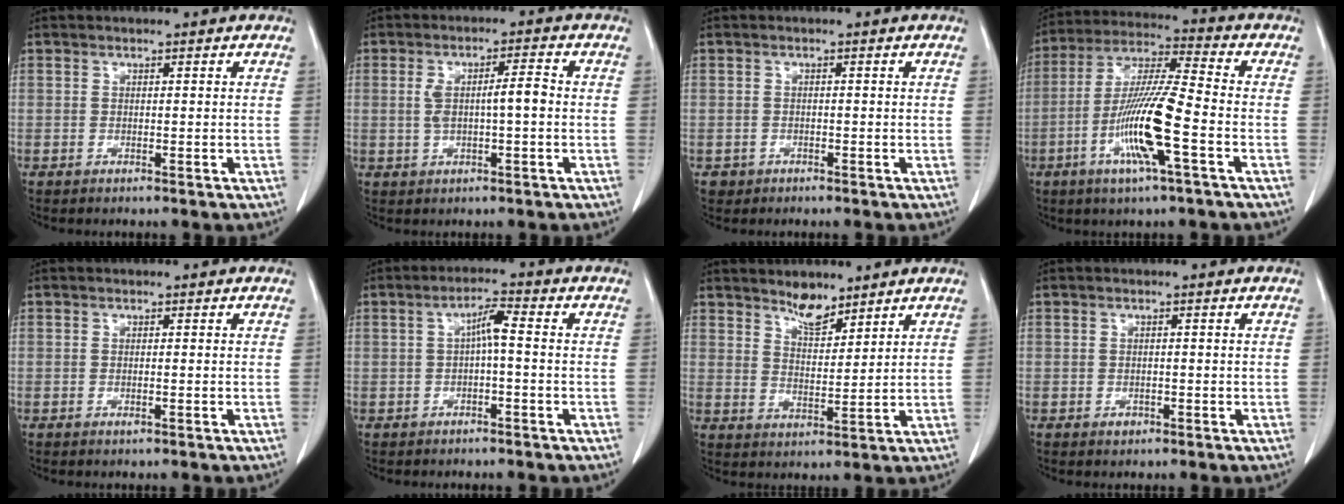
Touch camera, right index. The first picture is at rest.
{"total": 5.3, "force": [0.1, 1.0, 5.2], "torque": [-0.100, 0.016, 0.008]}
{"total": 1.4, "force": [-0.7, 1.1, -0.1], "torque": [-0.007, 0.005, -0.010]}
{"total": 13.4, "force": [-4.2, 0.4, 12.7], "torque": [-0.254, -0.005, -0.082]}
{"total": 0.5, "force": [-0.1, 0.1, 0.5], "torque": [-0.010, 0.000, 0.001]}
{"total": 3.5, "force": [-0.1, 0.4, 3.5], "torque": [-0.063, 0.013, 0.001]}
{"total": 4.5, "force": [3.9, 1.4, 1.8], "torque": [-0.037, -0.005, 0.074]}
{"total": 1.1, "force": [-0.5, 0.9, 0.4], "torque": [-0.006, 0.003, -0.003]}